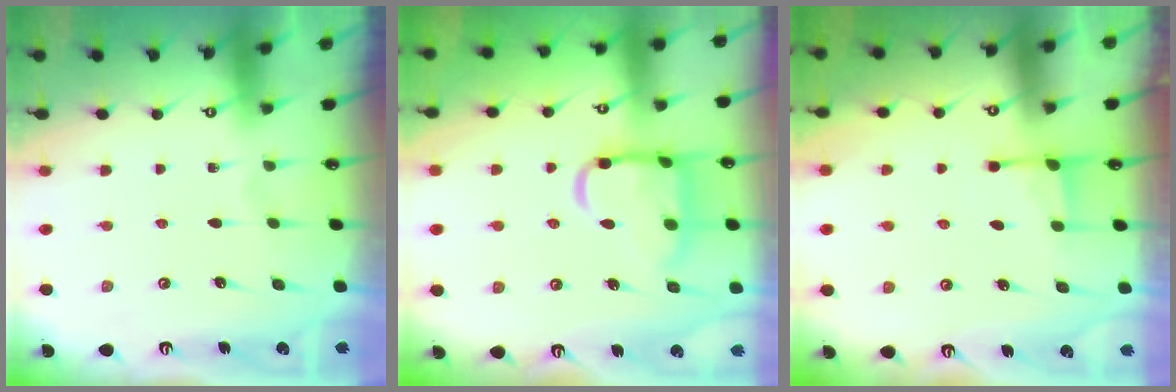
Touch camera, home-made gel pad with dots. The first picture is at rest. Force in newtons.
{"total": 14.3, "press": 14.2, "slide": 1.4}
{"total": 3.6, "press": 3.5, "slide": 0.8}